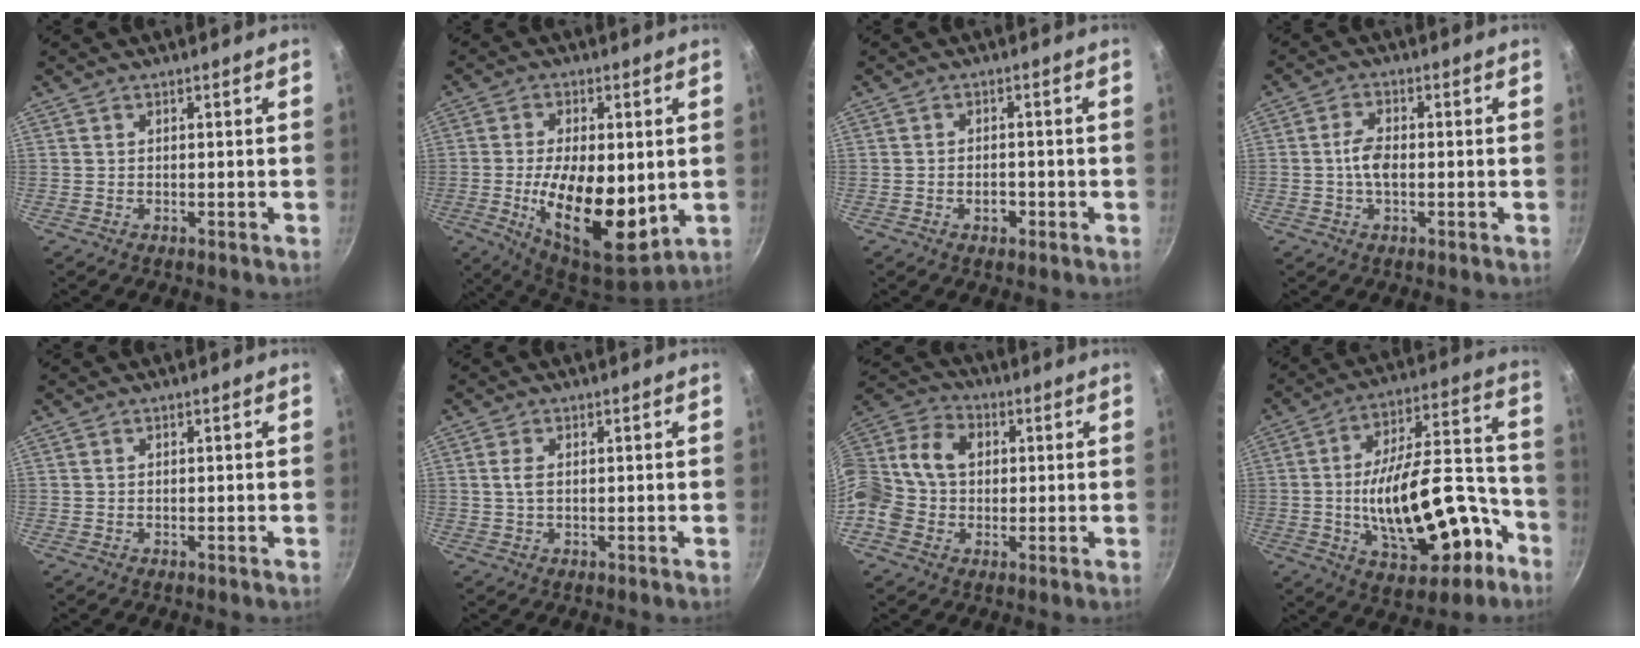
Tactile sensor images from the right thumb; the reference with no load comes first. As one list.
[{"total": 18.7, "force": [-1.8, 9.0, 16.3], "torque": [-0.256, -0.016, -0.022]}, {"total": 2.7, "force": [-1.1, 1.8, 1.6], "torque": [-0.016, 0.012, -0.016]}, {"total": 4.4, "force": [-0.5, 2.3, 3.7], "torque": [-0.072, 0.012, -0.014]}, {"total": 0.0}, {"total": 2.0, "force": [0.3, 1.0, 1.7], "torque": [-0.037, 0.000, 0.006]}, {"total": 16.6, "force": [0.1, 13.7, 9.4], "torque": [-0.180, 0.044, -0.015]}, {"total": 23.7, "force": [-7.3, 11.4, 19.4], "torque": [-0.278, 0.068, -0.092]}]